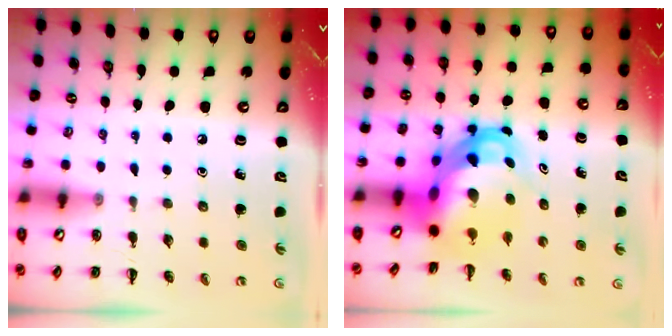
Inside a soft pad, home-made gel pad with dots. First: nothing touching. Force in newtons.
{"total": 10.3, "press": 10.0, "slide": 2.6}